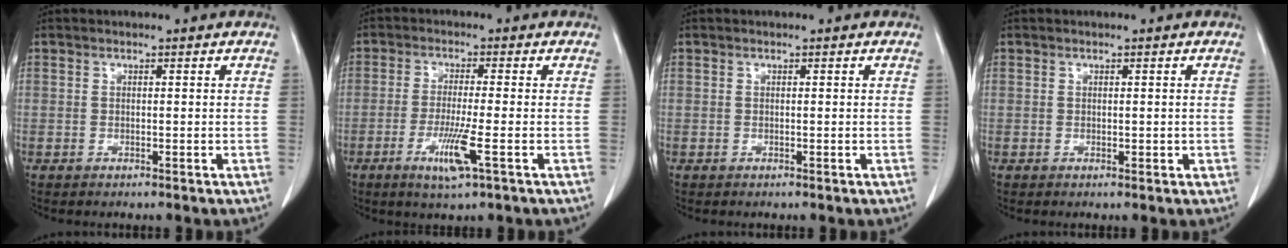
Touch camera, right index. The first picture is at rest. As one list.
[{"total": 6.3, "force": [-2.6, -0.2, 5.7], "torque": [-0.112, -0.017, -0.047]}, {"total": 0.0}, {"total": 1.0, "force": [-0.1, 0.6, 0.7], "torque": [-0.009, -0.001, 0.004]}]